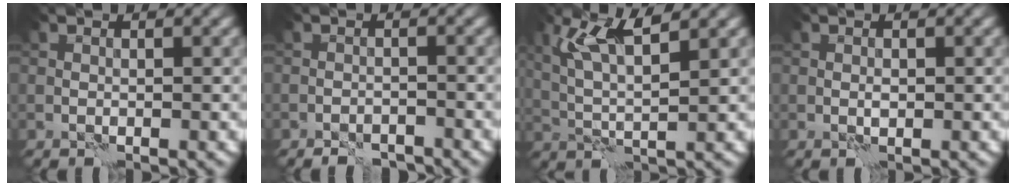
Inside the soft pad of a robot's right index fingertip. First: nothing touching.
{"total": 2.5, "force": [-2.3, 0.6, 0.8], "torque": [-0.011, 0.003, -0.038]}
{"total": 5.1, "force": [2.5, 1.0, 4.4], "torque": [-0.092, 0.005, 0.051]}
{"total": 0.5, "force": [0.0, 0.2, 0.5], "torque": [-0.010, 0.003, -0.001]}